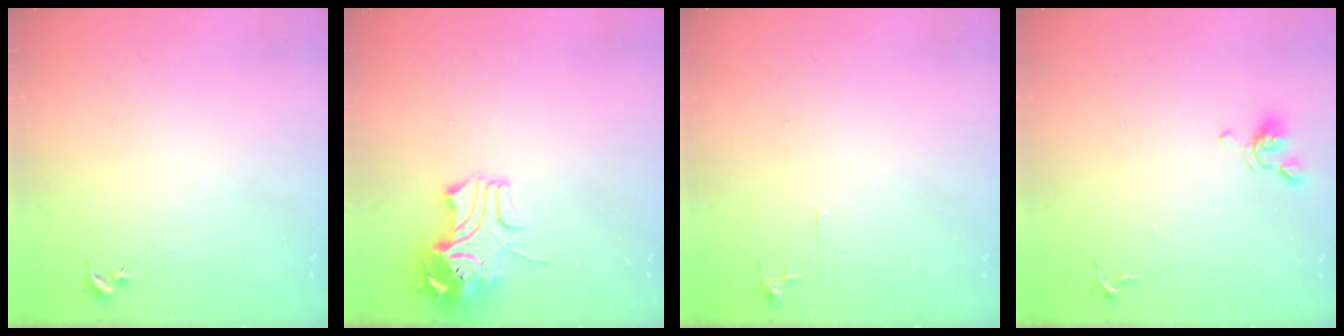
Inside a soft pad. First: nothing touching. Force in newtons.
{"total": 10.8, "press": 10.6, "slide": 1.6}
{"total": 5.7, "press": 5.6, "slide": 0.6}
{"total": 6.9, "press": 6.7, "slide": 1.6}